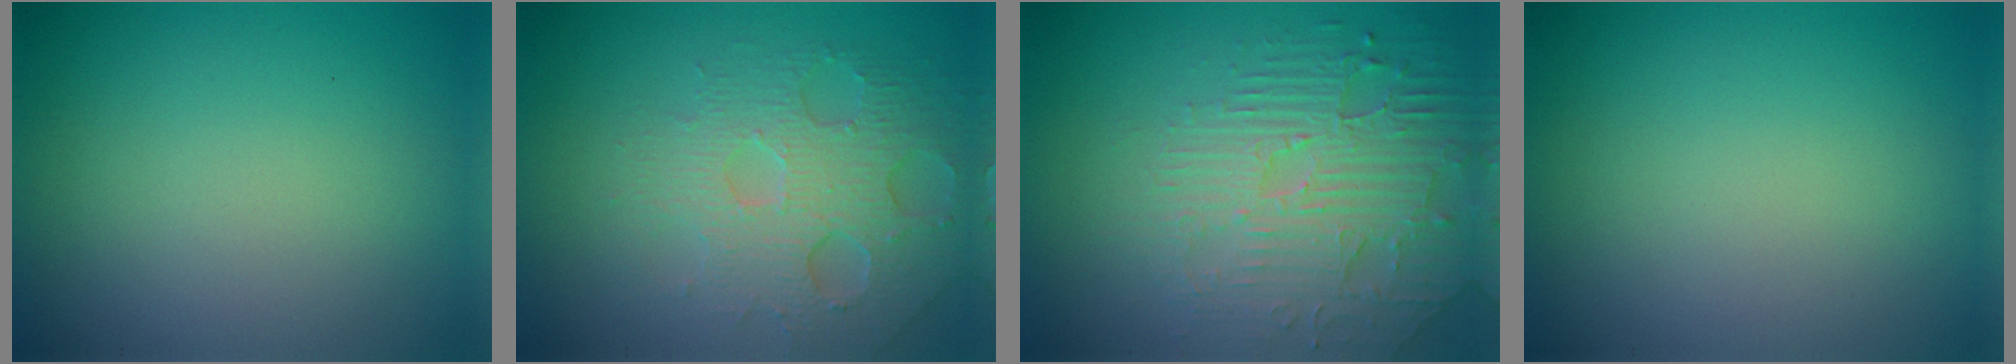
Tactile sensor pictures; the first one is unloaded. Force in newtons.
{"total": 4.9, "press": 4.1, "slide": 2.6}
{"total": 4.4, "press": 4.2, "slide": 1.4}
{"total": 0.0}